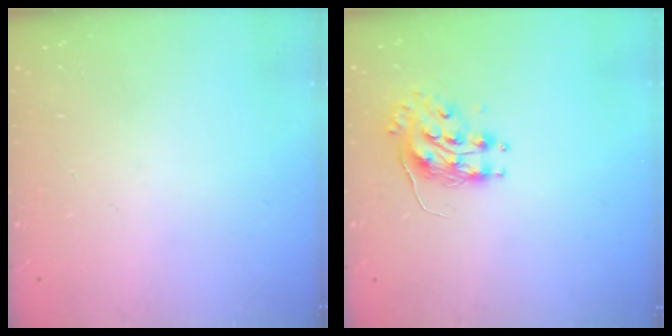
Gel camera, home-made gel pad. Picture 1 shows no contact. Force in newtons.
{"total": 8.6, "press": 8.6, "slide": 0.3}